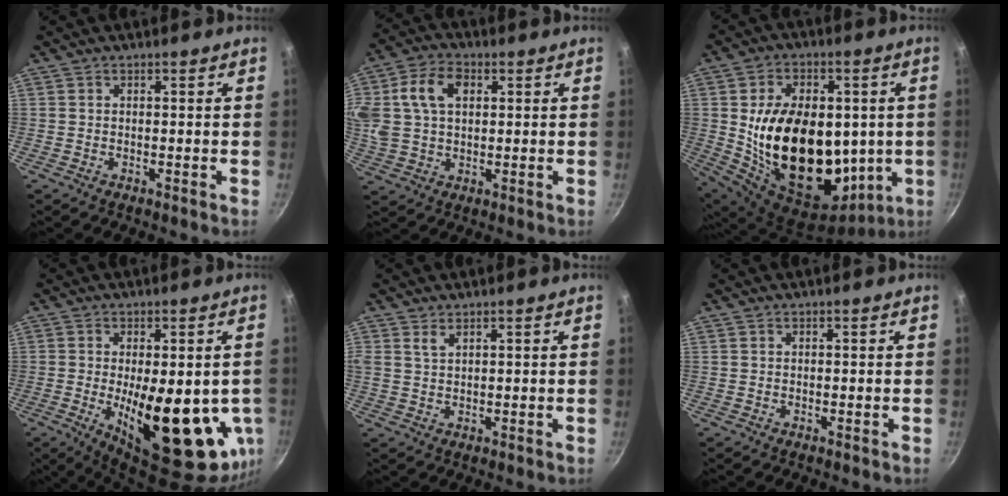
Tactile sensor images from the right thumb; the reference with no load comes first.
{"total": 16.4, "force": [4.0, 11.6, 10.9], "torque": [-0.233, 0.029, 0.069]}
{"total": 28.0, "force": [0.9, 17.9, 21.5], "torque": [-0.335, -0.017, 0.030]}
{"total": 21.2, "force": [-3.3, 8.3, 19.2], "torque": [-0.248, -0.022, -0.033]}
{"total": 1.9, "force": [1.2, 0.9, 1.2], "torque": [-0.021, -0.006, 0.024]}
{"total": 0.0}